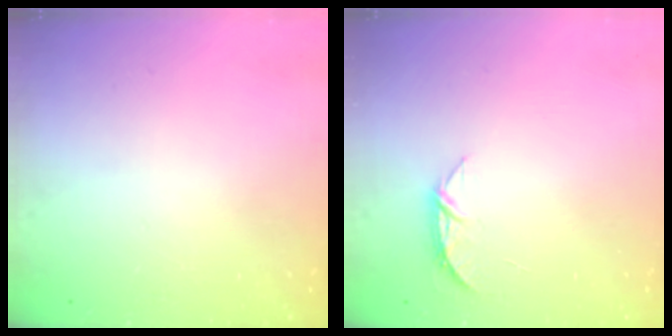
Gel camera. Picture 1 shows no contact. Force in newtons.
{"total": 5.7, "press": 5.6, "slide": 0.4}